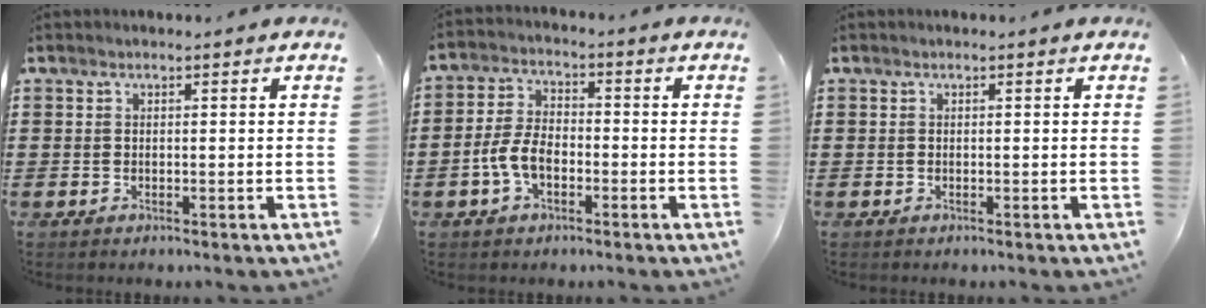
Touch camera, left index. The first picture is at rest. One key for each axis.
{"total": 5.8, "fx": -2.1, "fy": 3.2, "fz": 4.4, "tx": -0.111, "ty": -0.001, "tz": -0.047}
{"total": 0.0}